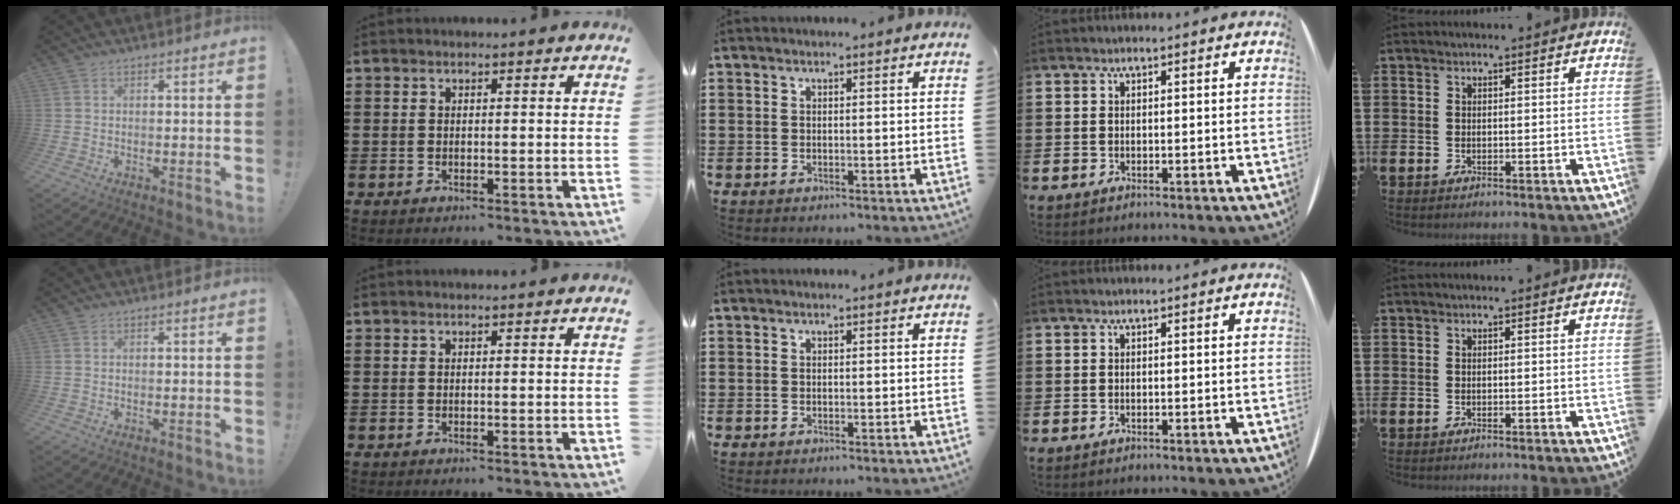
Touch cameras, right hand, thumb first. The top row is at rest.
{}